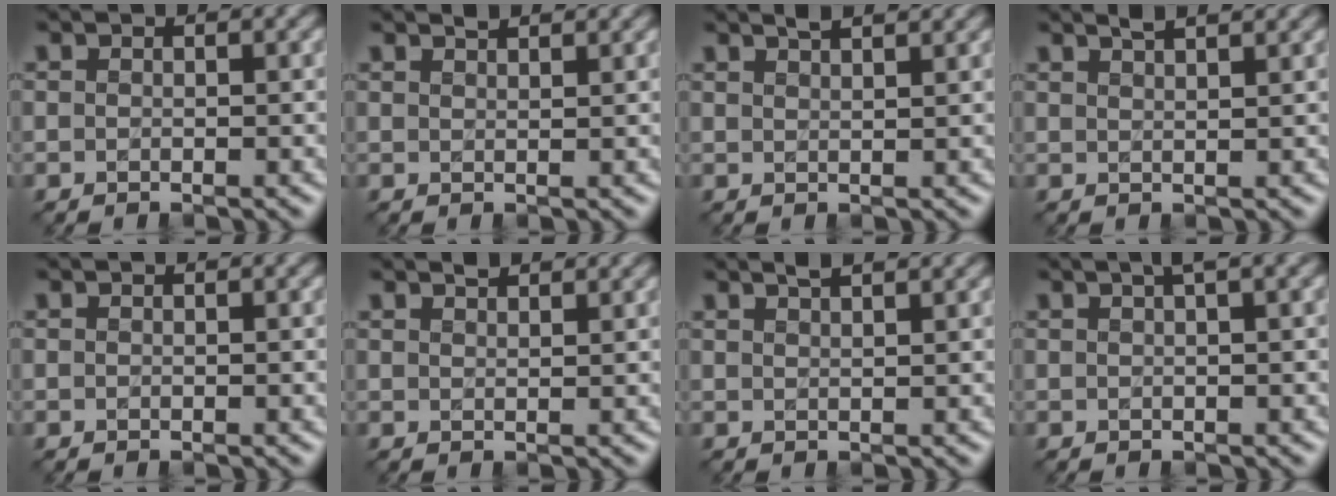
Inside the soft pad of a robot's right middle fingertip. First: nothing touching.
{"total": 1.6, "force": [1.5, 0.3, 0.6], "torque": [-0.004, 0.002, 0.016]}
{"total": 3.3, "force": [2.5, 1.1, 1.8], "torque": [0.001, 0.018, 0.011]}
{"total": 3.3, "force": [2.5, 1.1, 1.8], "torque": [0.001, 0.018, 0.012]}
{"total": 0.0}
{"total": 1.5, "force": [1.4, 0.2, 0.5], "torque": [-0.006, -0.001, 0.021]}
{"total": 2.9, "force": [2.2, 0.9, 1.6], "torque": [0.003, 0.014, 0.007]}
{"total": 2.5, "force": [1.4, 0.5, 2.0], "torque": [-0.023, 0.008, 0.017]}